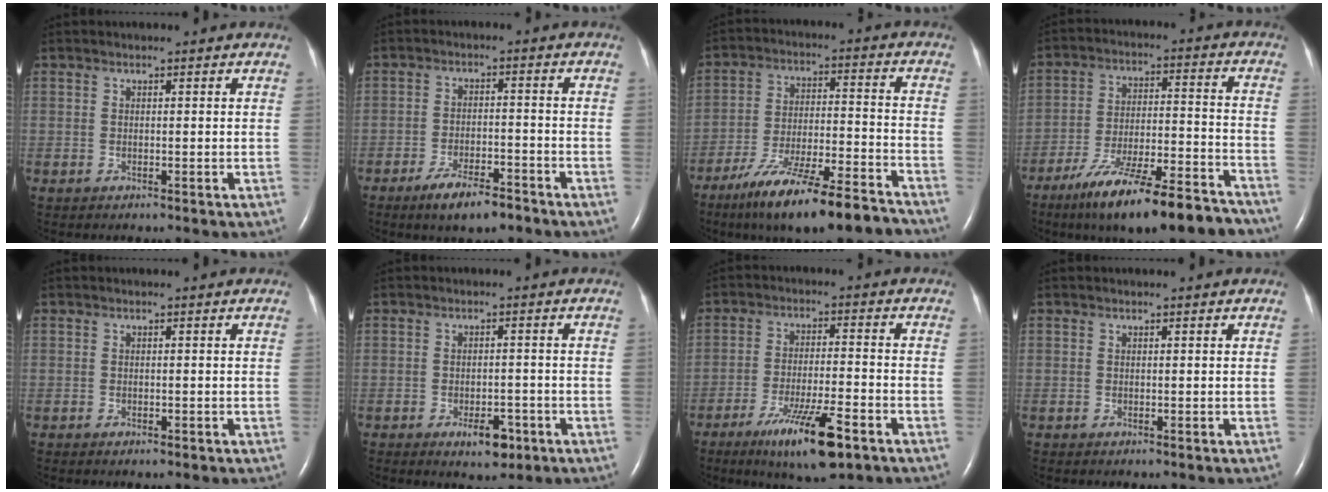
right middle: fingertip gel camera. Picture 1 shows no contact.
{"total": 6.4, "force": [-4.7, 1.7, 4.0], "torque": [-0.078, -0.005, -0.076]}
{"total": 17.4, "force": [-13.8, 1.9, 10.4], "torque": [-0.161, -0.008, -0.226]}
{"total": 19.6, "force": [-15.4, 3.4, 11.6], "torque": [-0.152, 0.009, -0.244]}
{"total": 0.6, "force": [-0.4, 0.3, 0.4], "torque": [-0.009, 0.000, -0.003]}
{"total": 4.2, "force": [-2.3, 1.9, 3.0], "torque": [-0.043, 0.001, -0.028]}
{"total": 11.0, "force": [-6.5, 1.3, 8.8], "torque": [-0.160, -0.023, -0.105]}
{"total": 0.0}